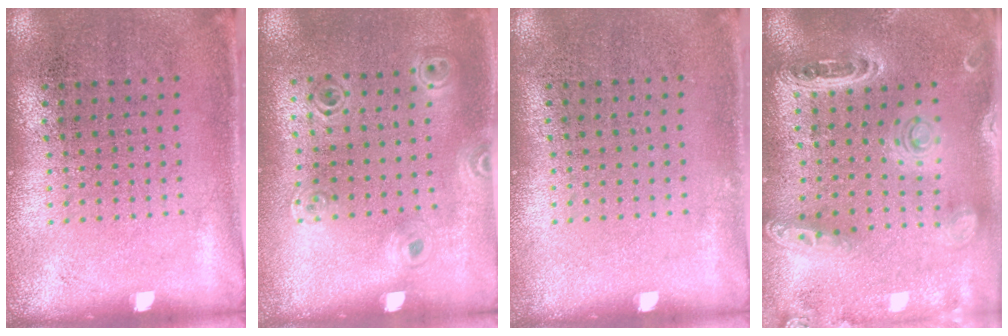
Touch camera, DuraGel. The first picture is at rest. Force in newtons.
{"total": 1.1, "press": 1.0, "slide": 0.3}
{"total": 0.0}
{"total": 1.9, "press": 1.9, "slide": 0.4}